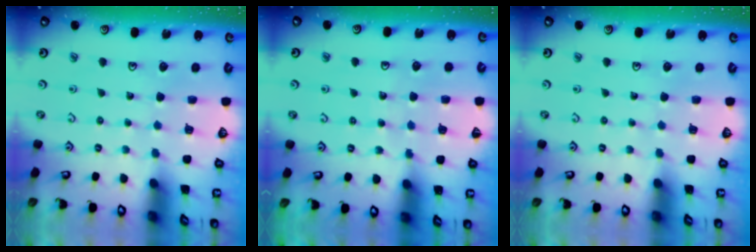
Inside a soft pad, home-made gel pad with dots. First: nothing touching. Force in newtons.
{"total": 4.6, "press": 4.2, "slide": 1.9}
{"total": 0.0}